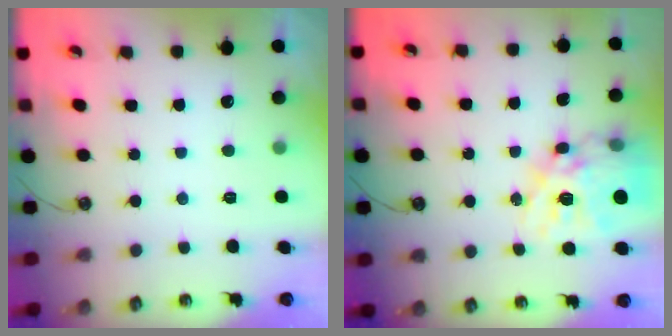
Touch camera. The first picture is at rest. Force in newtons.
{"total": 20.0, "press": 19.9, "slide": 1.8}